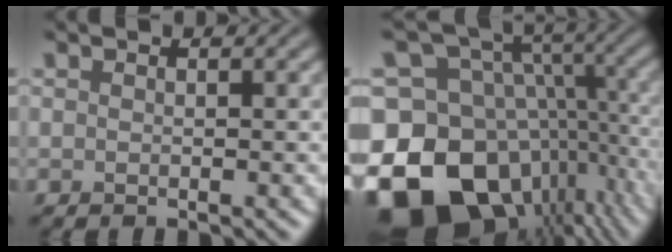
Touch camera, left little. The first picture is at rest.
{"total": 18.2, "force": [-7.2, 13.3, 10.2], "torque": [-0.209, 0.005, -0.103]}